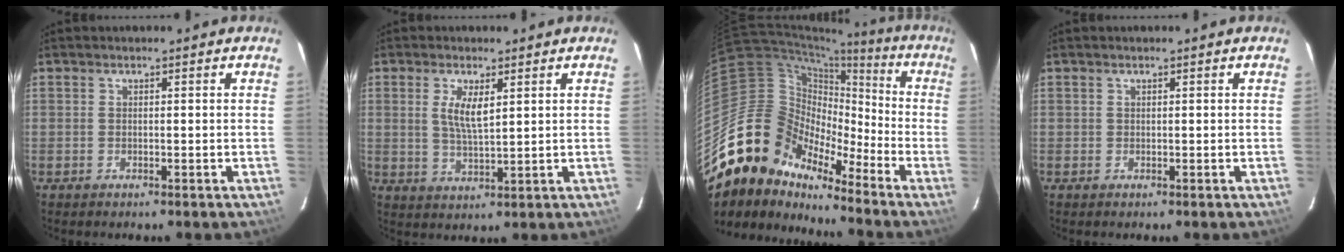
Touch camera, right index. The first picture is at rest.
{"total": 5.2, "force": [1.7, 1.6, 4.6], "torque": [-0.087, -0.003, 0.035]}
{"total": 15.0, "force": [-11.9, 8.5, 3.0], "torque": [-0.051, 0.047, -0.237]}
{"total": 0.0}